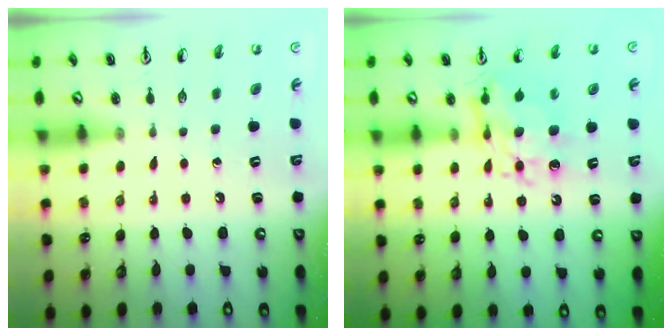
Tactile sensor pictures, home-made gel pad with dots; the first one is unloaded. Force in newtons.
{"total": 10.9, "press": 10.8, "slide": 1.4}